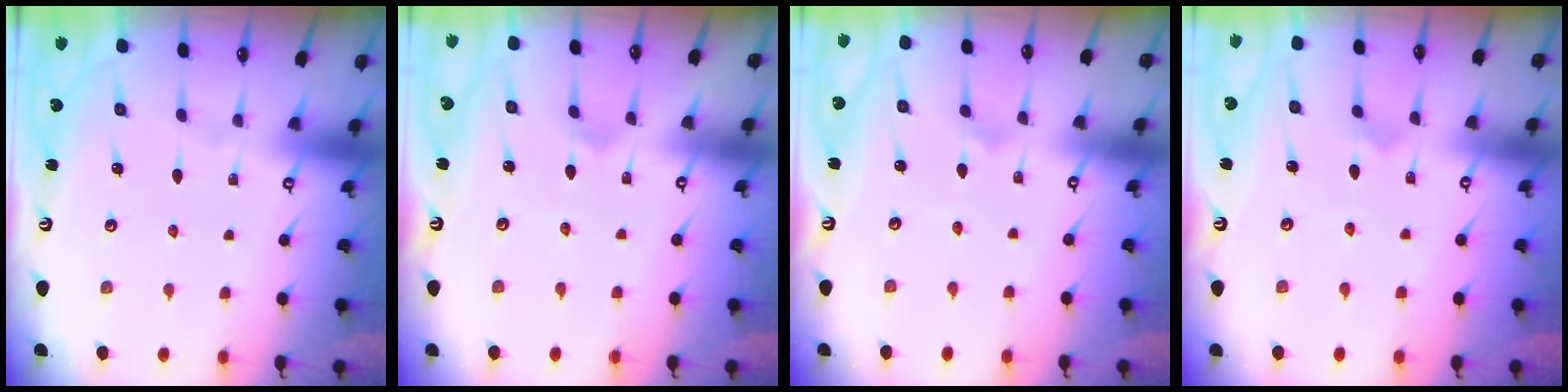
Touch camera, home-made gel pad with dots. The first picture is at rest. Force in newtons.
{"total": 2.9, "press": 2.9, "slide": 0.3}
{"total": 2.3, "press": 2.3, "slide": 0.0}
{"total": 3.7, "press": 3.7, "slide": 0.4}